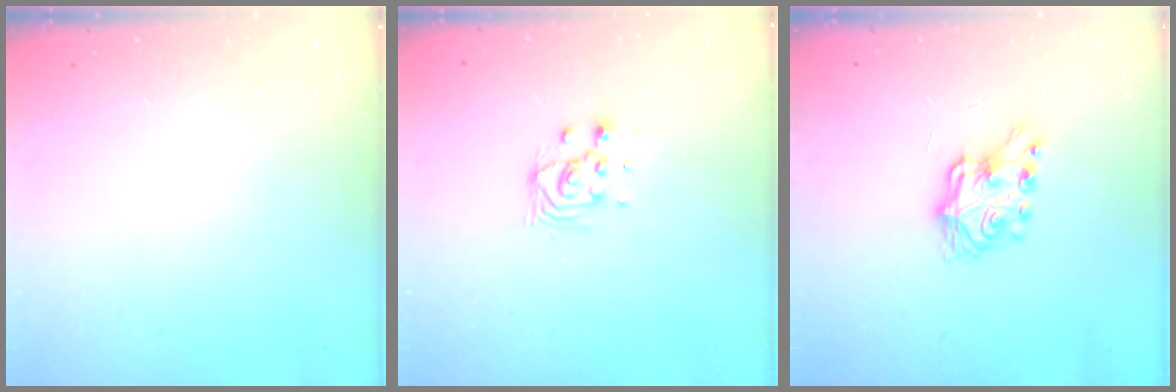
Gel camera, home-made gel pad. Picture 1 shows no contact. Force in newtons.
{"total": 6.4, "press": 6.4, "slide": 0.2}
{"total": 7.2, "press": 7.2, "slide": 0.4}